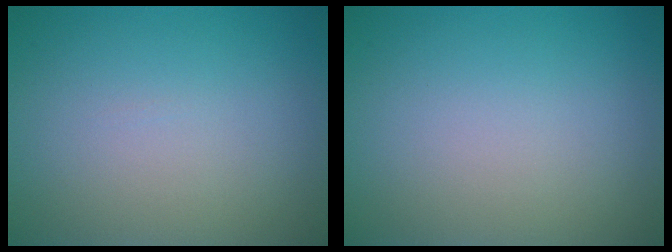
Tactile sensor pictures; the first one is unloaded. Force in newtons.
{"total": 0.0}